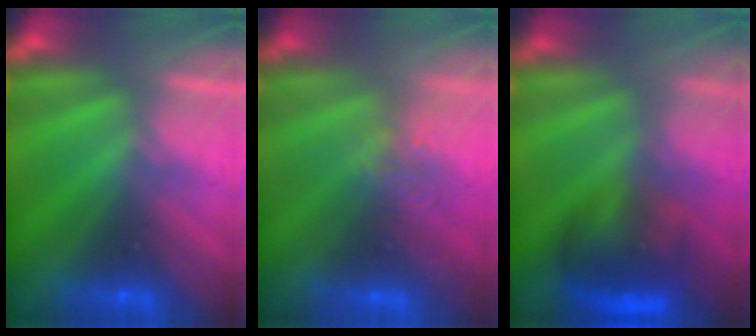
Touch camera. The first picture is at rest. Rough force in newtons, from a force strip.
{"total": 2.8}
{"total": 7.3}